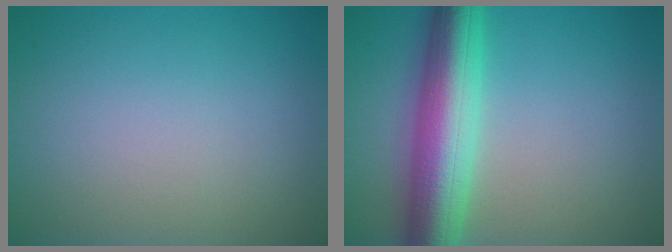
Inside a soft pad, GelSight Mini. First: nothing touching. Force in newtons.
{"total": 8.6, "press": 8.6, "slide": 0.3}